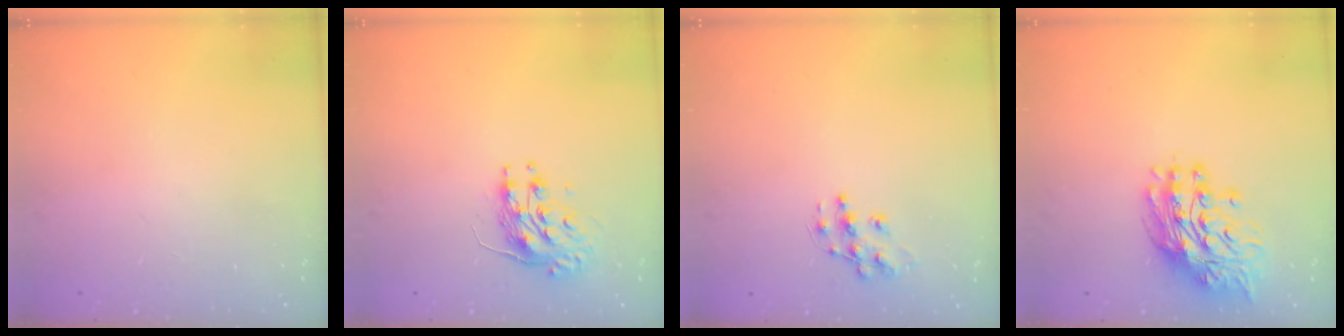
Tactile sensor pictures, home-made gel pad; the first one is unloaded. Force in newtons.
{"total": 8.2, "press": 8.2, "slide": 0.3}
{"total": 9.8, "press": 9.8, "slide": 0.6}
{"total": 14.5, "press": 14.4, "slide": 1.3}